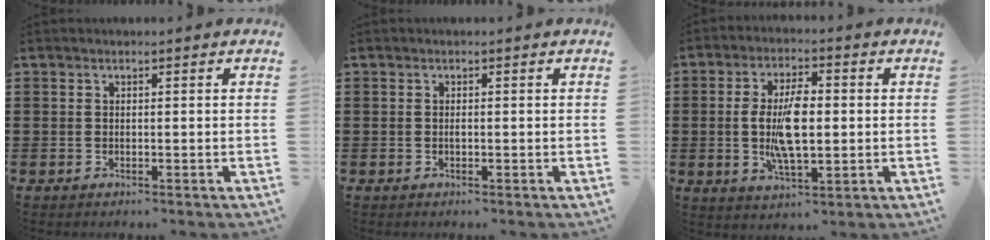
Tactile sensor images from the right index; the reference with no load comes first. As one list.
[{"total": 0.6, "force": [-0.1, 0.2, 0.5], "torque": [-0.012, -0.002, 0.000]}, {"total": 8.6, "force": [-0.2, 3.5, 7.9], "torque": [-0.170, -0.002, -0.010]}]